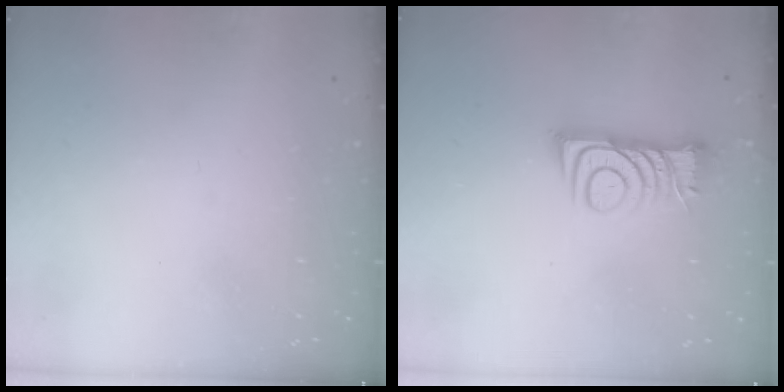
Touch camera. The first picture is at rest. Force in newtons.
{"total": 9.2, "press": 9.2, "slide": 0.3}